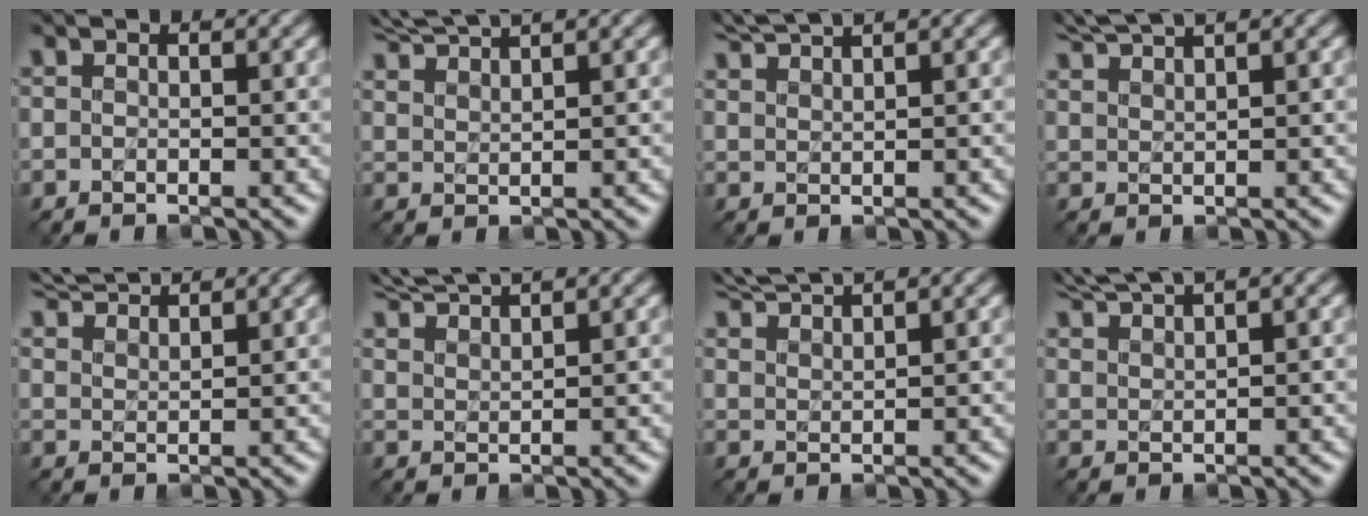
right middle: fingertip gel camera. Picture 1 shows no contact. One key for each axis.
{"total": 4.5, "fx": 4.4, "fy": 0.0, "fz": 1.2, "tx": -0.021, "ty": 0.013, "tz": 0.069}
{"total": 3.6, "fx": 3.5, "fy": -0.1, "fz": 0.9, "tx": -0.011, "ty": 0.010, "tz": 0.060}
{"total": 4.0, "fx": 3.8, "fy": 0.0, "fz": 1.2, "tx": -0.019, "ty": 0.012, "tz": 0.062}
{"total": 4.6, "fx": 4.6, "fy": 0.1, "fz": 0.6, "tx": -0.010, "ty": 0.011, "tz": 0.074}
{"total": 4.7, "fx": 4.6, "fy": 0.1, "fz": 1.1, "tx": -0.019, "ty": 0.014, "tz": 0.071}
{"total": 4.3, "fx": 4.2, "fy": 0.0, "fz": 0.9, "tx": -0.012, "ty": 0.011, "tz": 0.068}
{"total": 4.6, "fx": 4.3, "fy": 0.1, "fz": 1.6, "tx": -0.029, "ty": 0.016, "tz": 0.064}